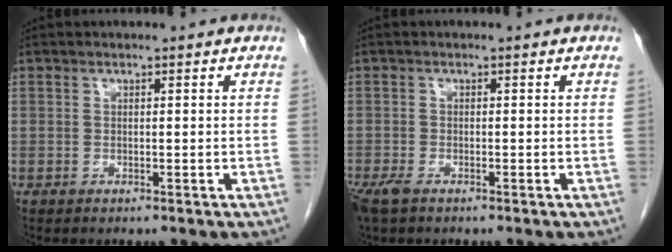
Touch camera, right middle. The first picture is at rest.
{"total": 3.2, "force": [-2.2, 1.2, 2.0], "torque": [-0.049, -0.010, -0.037]}